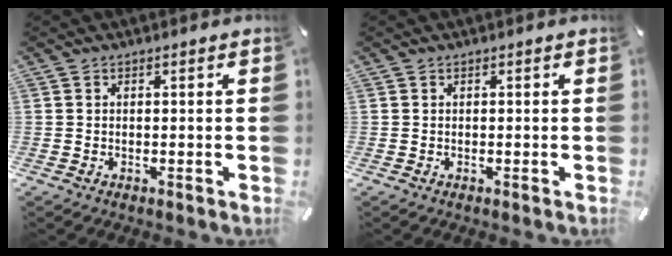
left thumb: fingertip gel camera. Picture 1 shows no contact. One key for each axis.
{"total": 0.0}